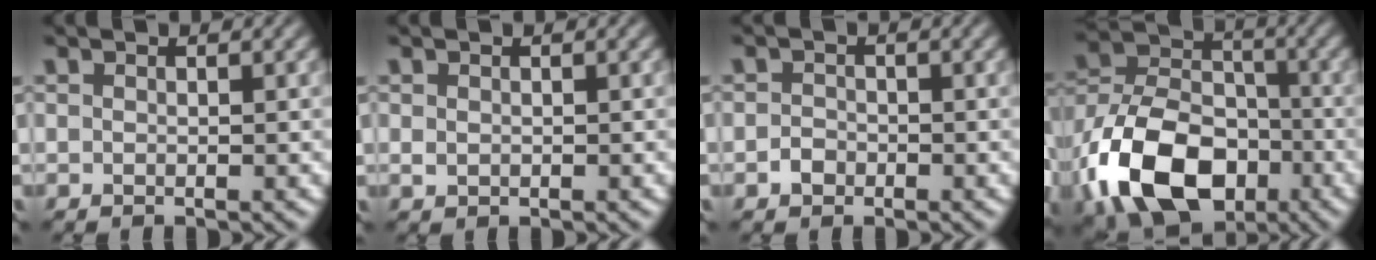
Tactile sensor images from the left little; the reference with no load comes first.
{"total": 0.6, "force": [0.0, 0.5, 0.3], "torque": [-0.007, -0.001, 0.004]}
{"total": 1.2, "force": [-0.7, 0.9, 0.3], "torque": [-0.001, 0.004, -0.015]}
{"total": 13.5, "force": [-6.1, 8.6, 8.4], "torque": [-0.182, -0.014, -0.122]}